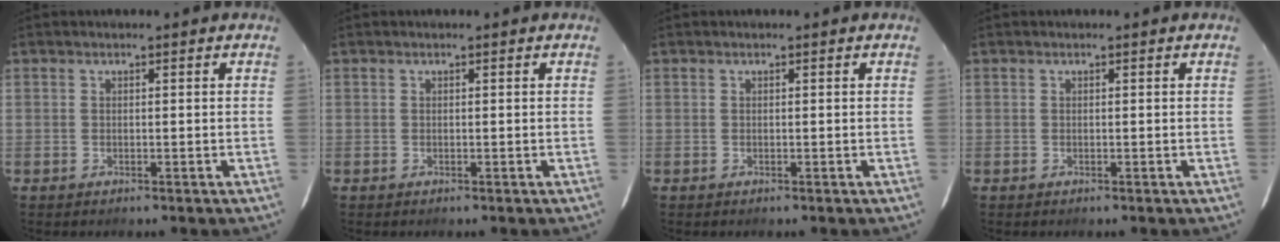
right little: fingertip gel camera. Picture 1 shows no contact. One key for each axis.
{"total": 0.0}
{"total": 0.0}
{"total": 0.0}